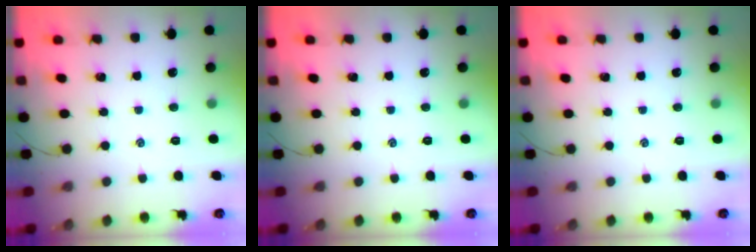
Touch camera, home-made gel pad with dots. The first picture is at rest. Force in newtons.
{"total": 0.0}
{"total": 0.0}